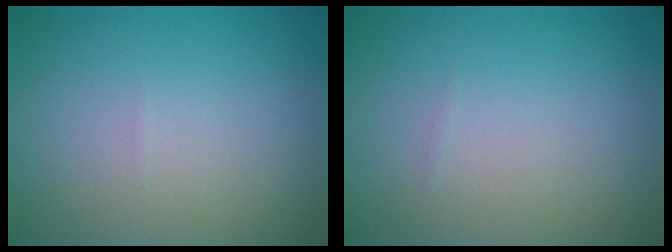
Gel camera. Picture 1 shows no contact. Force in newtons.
{"total": 0.0}